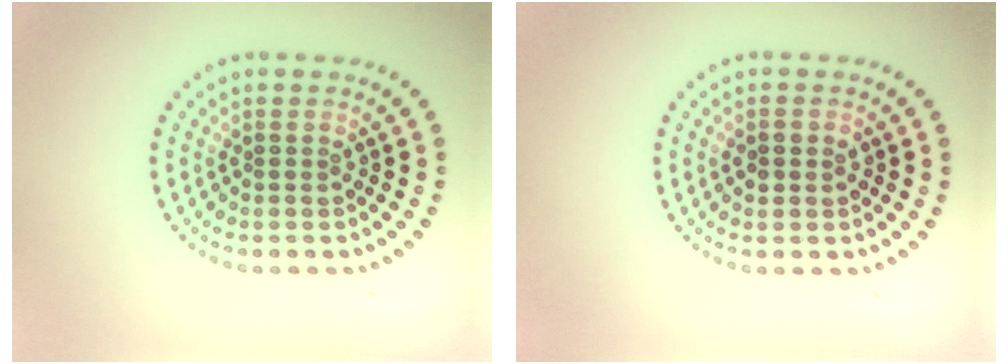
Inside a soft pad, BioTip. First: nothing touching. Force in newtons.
{"total": 1.3, "press": 1.3, "slide": 0.1}